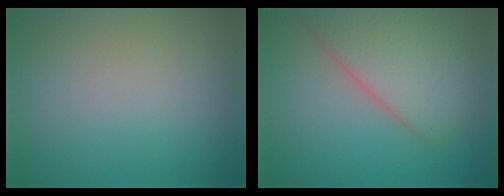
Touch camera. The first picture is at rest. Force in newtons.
{"total": 6.4, "press": 6.4, "slide": 0.4}